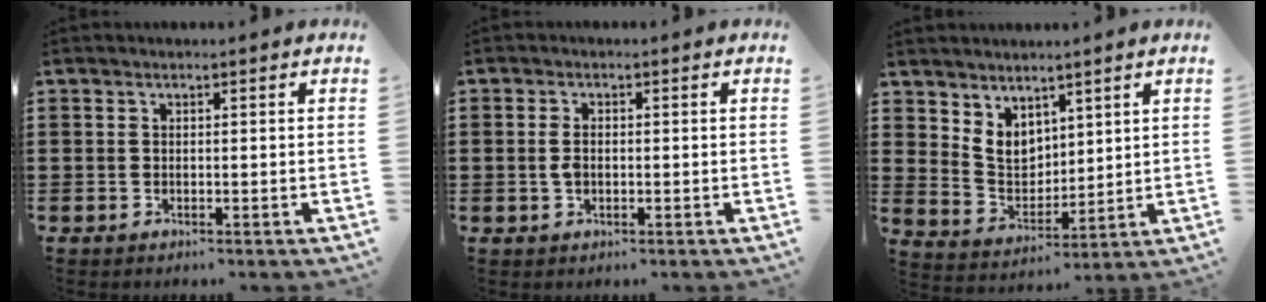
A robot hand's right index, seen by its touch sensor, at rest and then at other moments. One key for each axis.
{"total": 2.2, "fx": -0.1, "fy": 1.0, "fz": 1.9, "tx": -0.045, "ty": -0.002, "tz": -0.005}
{"total": 5.4, "fx": 3.6, "fy": 3.5, "fz": 1.8, "tx": -0.053, "ty": -0.005, "tz": 0.070}